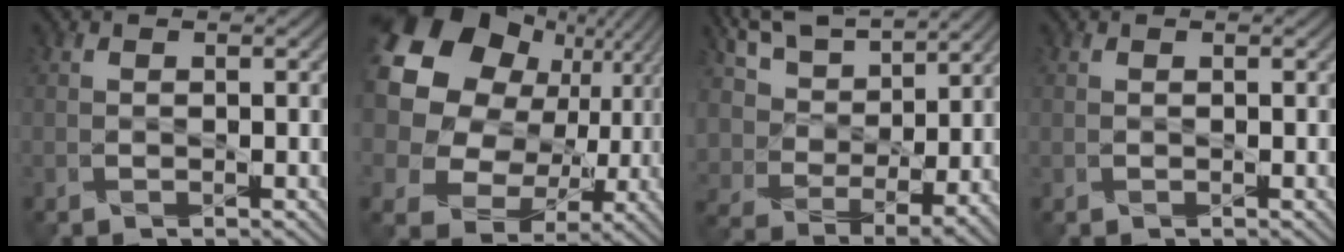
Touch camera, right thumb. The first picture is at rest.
{"total": 24.1, "force": [7.7, 19.8, 11.4], "torque": [-0.285, 0.032, 0.111]}
{"total": 12.2, "force": [8.6, 6.0, 6.2], "torque": [-0.160, 0.011, 0.165]}
{"total": 0.0}